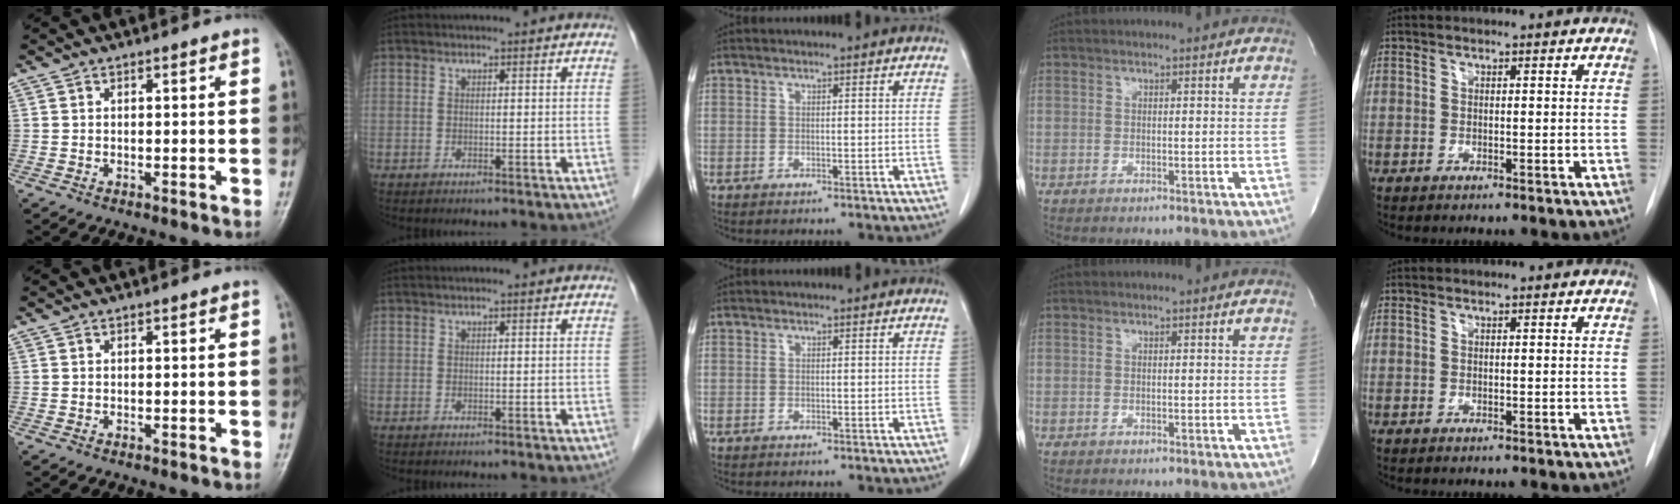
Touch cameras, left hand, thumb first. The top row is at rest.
{}